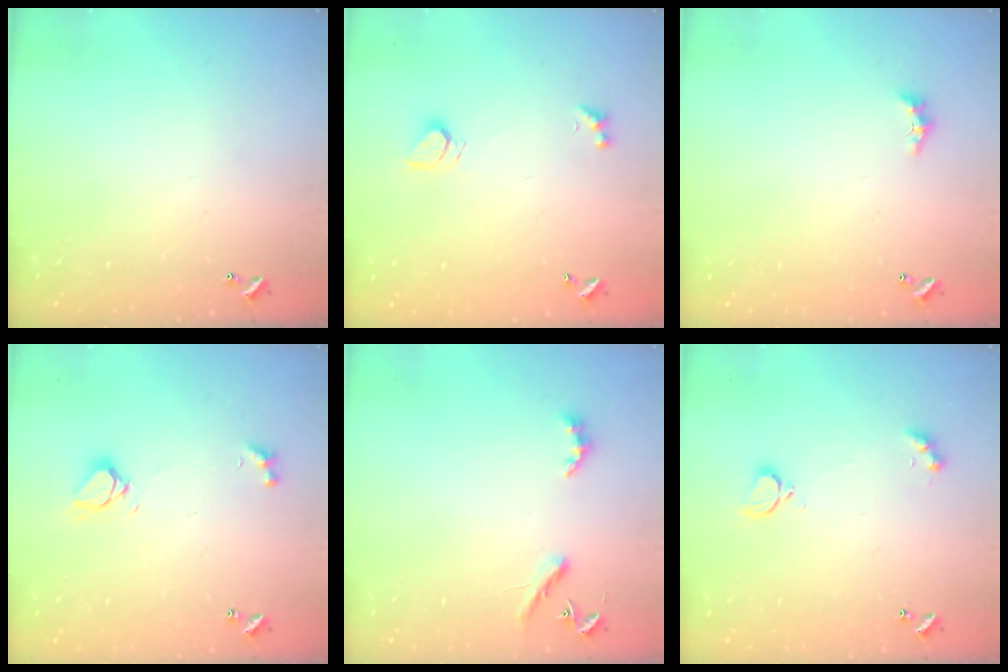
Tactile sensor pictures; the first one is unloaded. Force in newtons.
{"total": 2.5, "press": 2.4, "slide": 0.6}
{"total": 2.2, "press": 2.2, "slide": 0.6}
{"total": 4.7, "press": 4.7, "slide": 0.4}
{"total": 3.1, "press": 3.0, "slide": 0.6}
{"total": 2.9, "press": 2.9, "slide": 0.6}